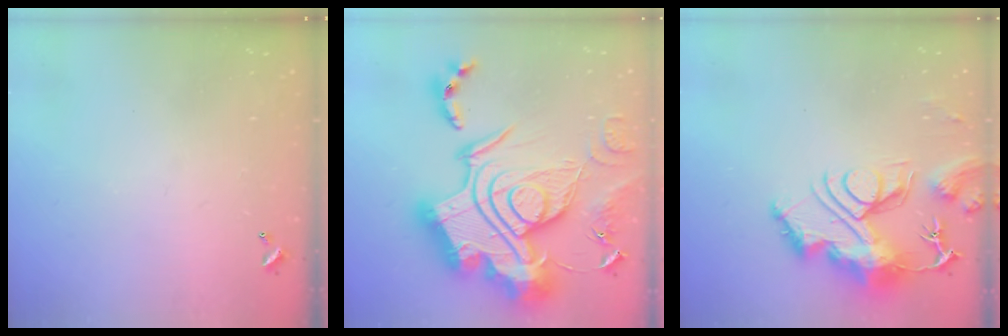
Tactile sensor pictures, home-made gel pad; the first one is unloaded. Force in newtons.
{"total": 0.6, "press": 0.6, "slide": 0.0}
{"total": 14.1, "press": 14.1, "slide": 1.4}